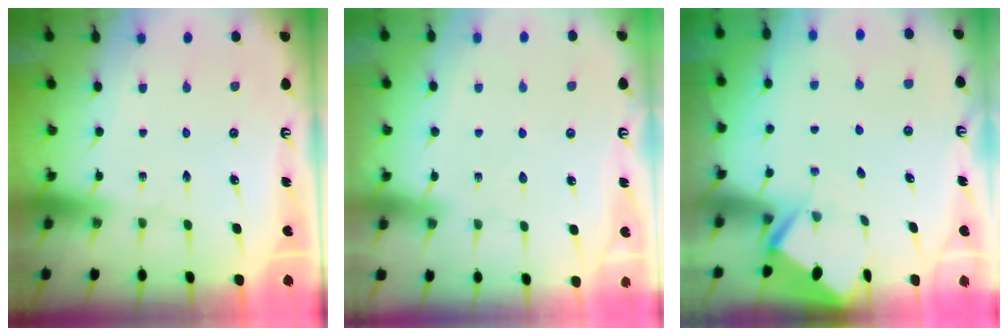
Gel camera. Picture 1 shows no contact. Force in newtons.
{"total": 2.3, "press": 2.3, "slide": 0.3}
{"total": 2.8, "press": 2.8, "slide": 0.3}